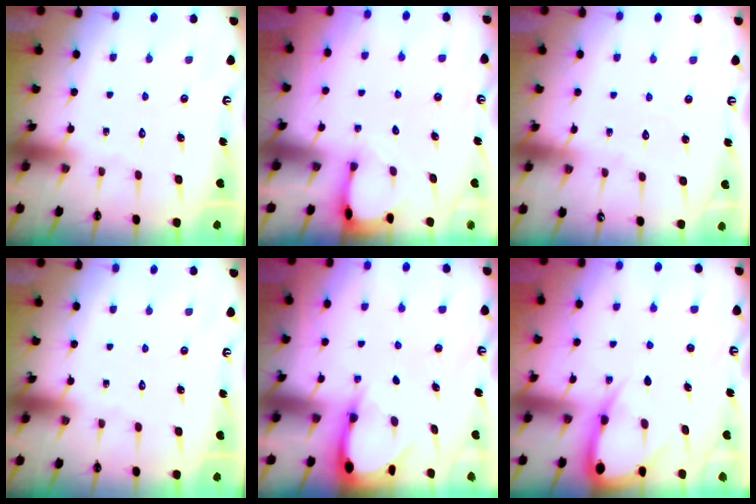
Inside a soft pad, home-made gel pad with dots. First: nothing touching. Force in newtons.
{"total": 2.3, "press": 2.3, "slide": 0.3}
{"total": 4.5, "press": 4.4, "slide": 0.5}
{"total": 0.0}
{"total": 3.2, "press": 3.2, "slide": 0.3}
{"total": 7.8, "press": 7.7, "slide": 0.9}